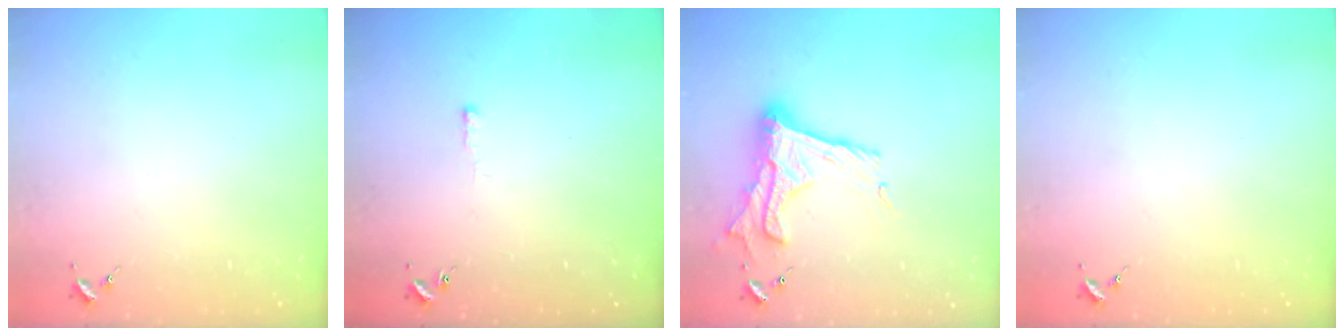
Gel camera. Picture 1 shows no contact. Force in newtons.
{"total": 2.7, "press": 2.7, "slide": 0.4}
{"total": 18.2, "press": 18.2, "slide": 1.2}
{"total": 0.0}